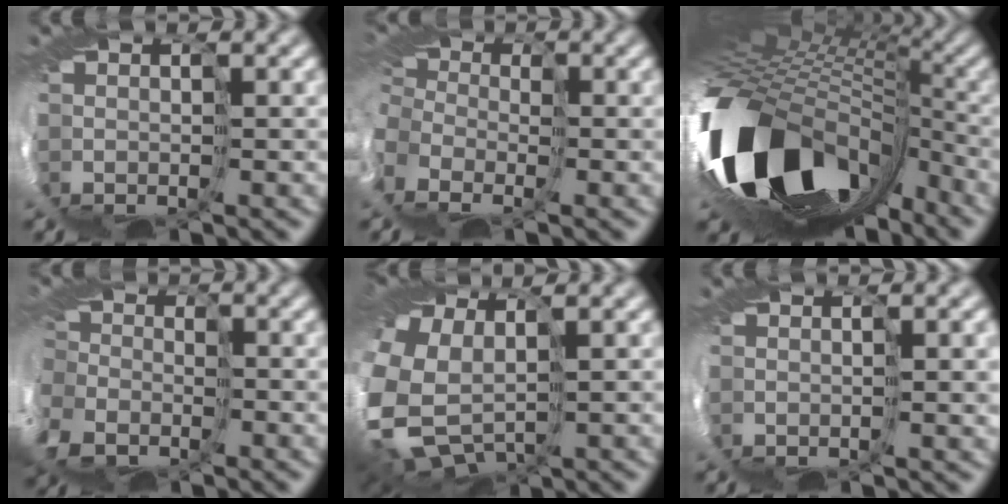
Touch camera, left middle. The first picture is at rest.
{"total": 10.4, "force": [-5.0, 7.3, 5.4], "torque": [-0.130, -0.030, -0.070]}
{"total": 15.1, "force": [-5.3, 10.0, 9.9], "torque": [-0.227, -0.057, -0.075]}
{"total": 11.2, "force": [-7.0, 7.9, 3.8], "torque": [-0.121, -0.053, -0.096]}
{"total": 9.0, "force": [0.4, 6.3, 6.4], "torque": [-0.215, -0.043, 0.042]}
{"total": 3.1, "force": [0.8, 0.8, 2.9], "torque": [-0.039, 0.002, 0.011]}